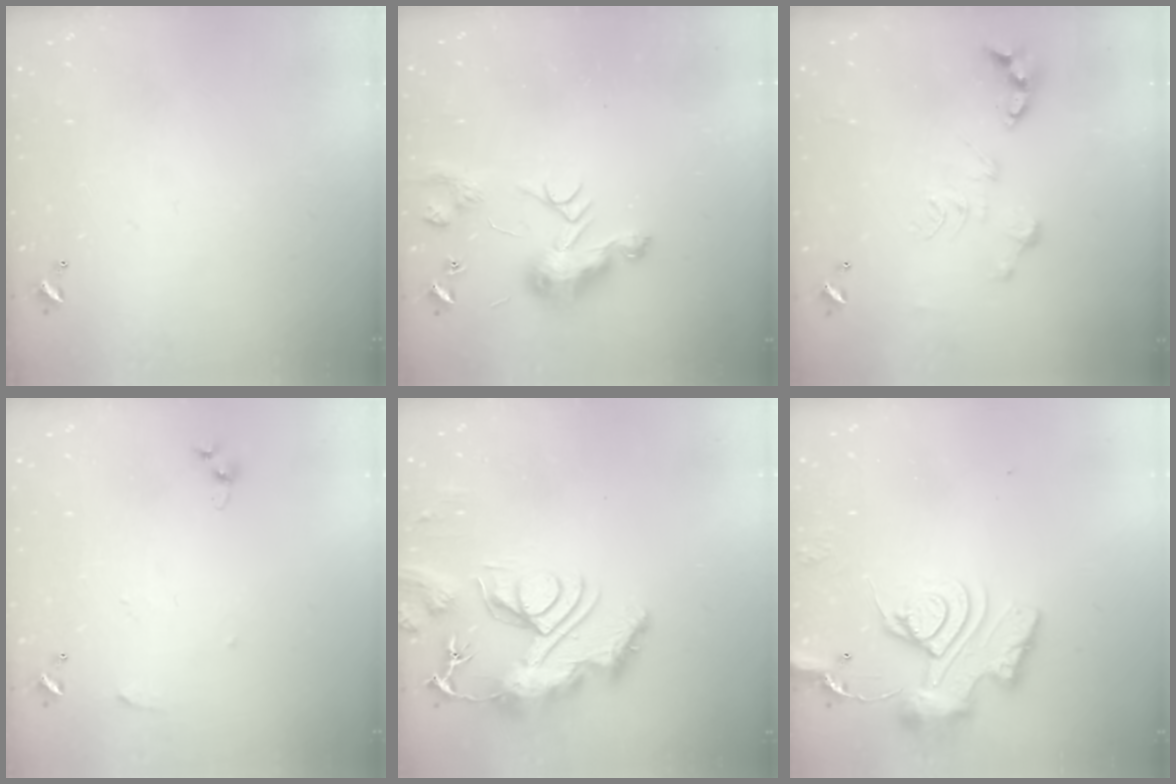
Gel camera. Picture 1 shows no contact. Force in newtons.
{"total": 8.8, "press": 8.8, "slide": 0.0}
{"total": 0.0}
{"total": 3.8, "press": 3.8, "slide": 0.5}
{"total": 14.1, "press": 14.1, "slide": 1.4}
{"total": 13.9, "press": 13.8, "slide": 1.6}